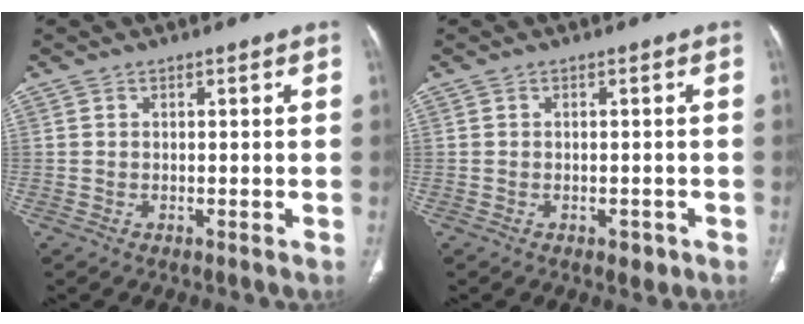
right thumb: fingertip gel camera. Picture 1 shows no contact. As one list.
[{"total": 1.9, "force": [-0.9, 1.2, 1.1], "torque": [-0.006, 0.002, -0.006]}]